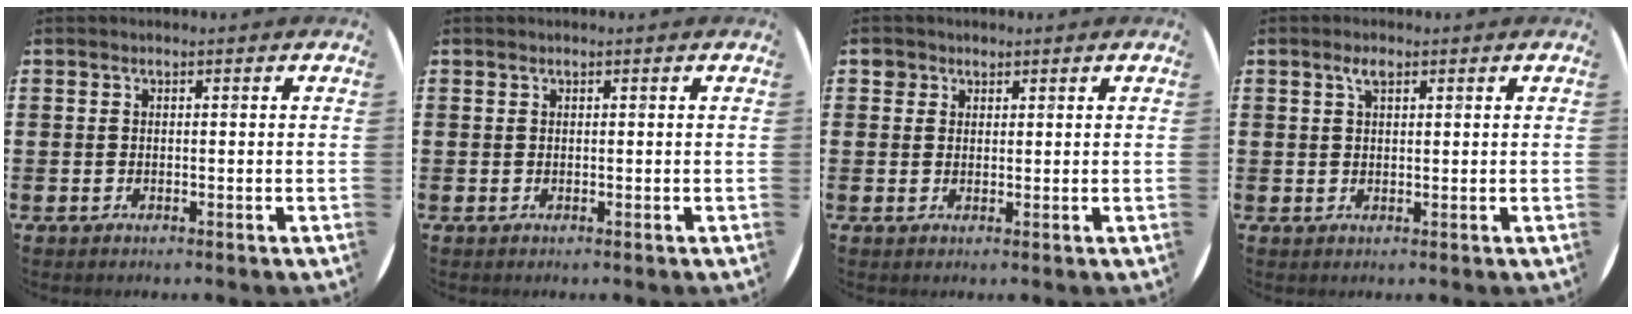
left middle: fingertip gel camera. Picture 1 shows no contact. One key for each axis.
{"total": 0.0}
{"total": 1.7, "fx": 1.3, "fy": 1.1, "fz": 0.1, "tx": 0.011, "ty": -0.004, "tz": 0.023}
{"total": 2.1, "fx": 1.3, "fy": 0.7, "fz": 1.4, "tx": -0.023, "ty": 0.002, "tz": 0.020}